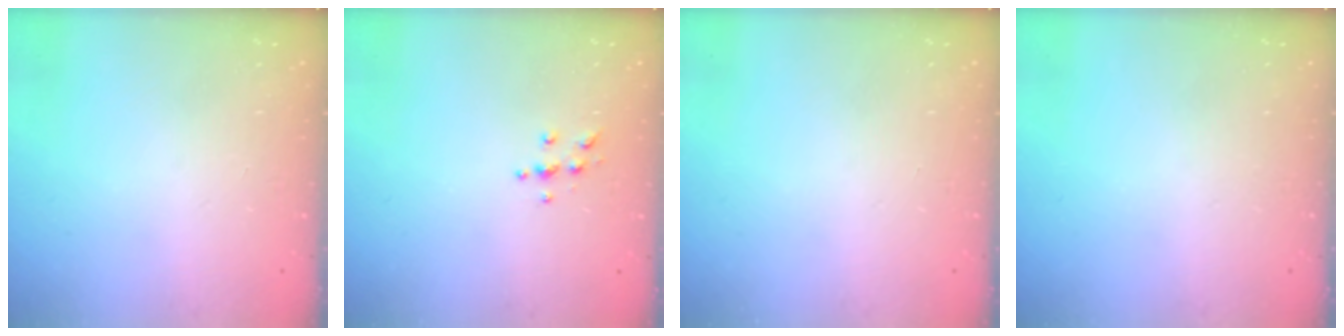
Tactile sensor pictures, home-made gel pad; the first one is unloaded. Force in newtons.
{"total": 4.6, "press": 4.6, "slide": 0.5}
{"total": 0.0}
{"total": 0.0}